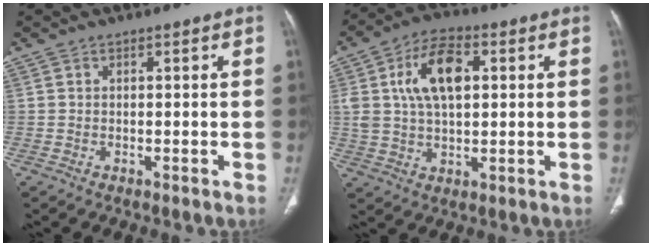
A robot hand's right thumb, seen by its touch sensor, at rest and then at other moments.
{"total": 12.1, "force": [2.9, 6.7, 9.6], "torque": [-0.168, 0.008, 0.051]}